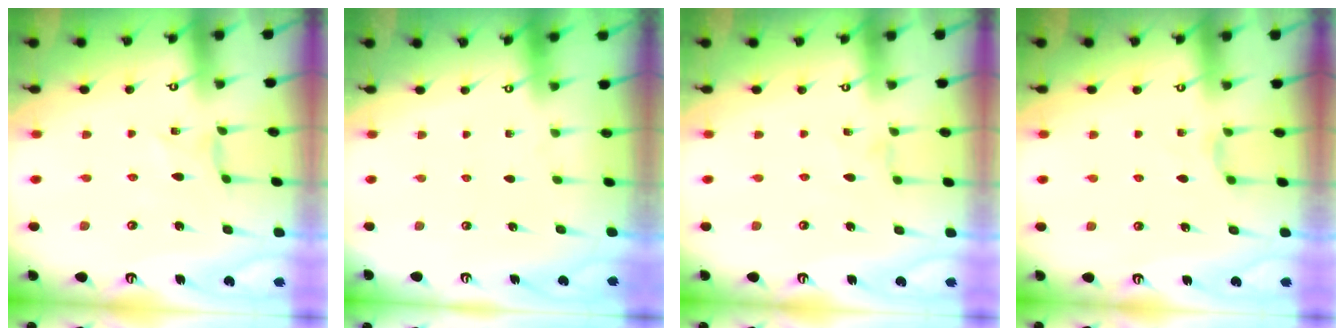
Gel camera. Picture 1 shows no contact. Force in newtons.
{"total": 0.0}
{"total": 0.9, "press": 0.9, "slide": 0.2}
{"total": 2.9, "press": 2.9, "slide": 0.5}